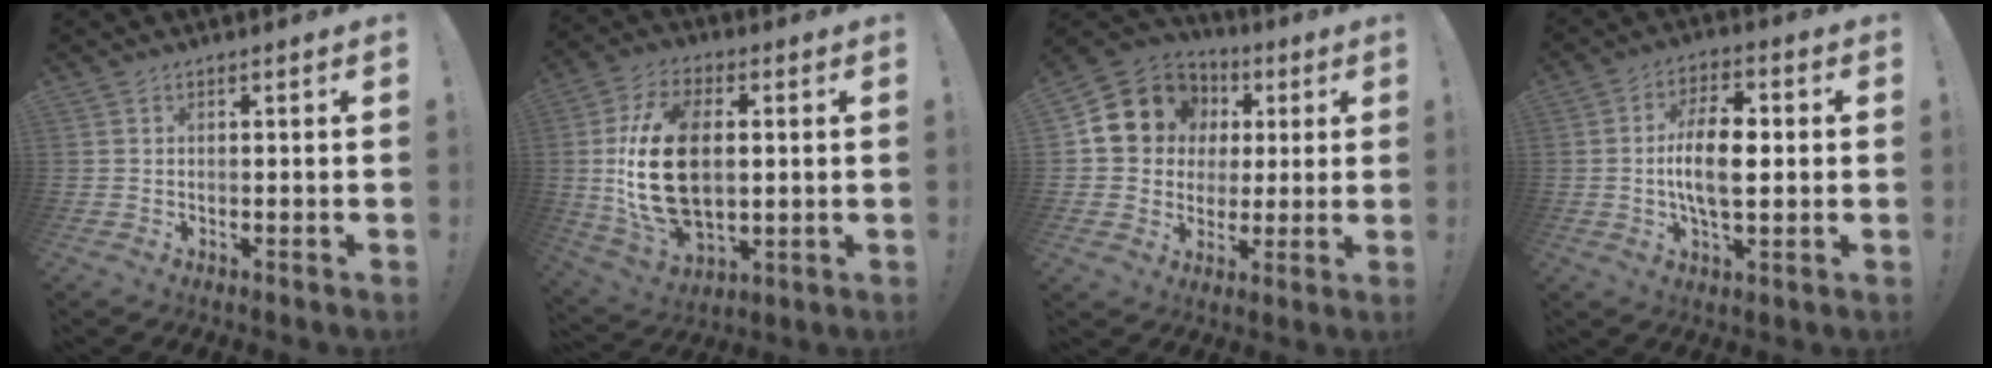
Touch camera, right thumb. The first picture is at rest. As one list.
[{"total": 21.7, "force": [1.2, 13.3, 17.2], "torque": [-0.331, -0.001, 0.027]}, {"total": 13.2, "force": [4.7, 11.6, 4.3], "torque": [-0.065, -0.018, 0.109]}, {"total": 12.0, "force": [-0.6, 5.6, 10.6], "torque": [-0.193, 0.003, -0.016]}]